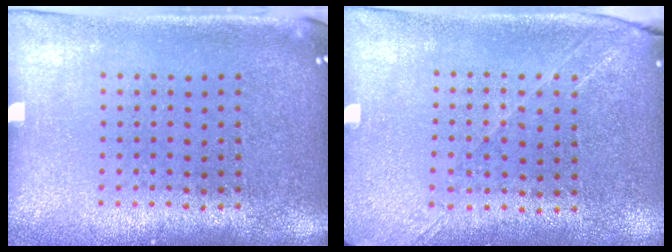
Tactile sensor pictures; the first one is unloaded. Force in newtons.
{"total": 1.4, "press": 1.3, "slide": 0.6}